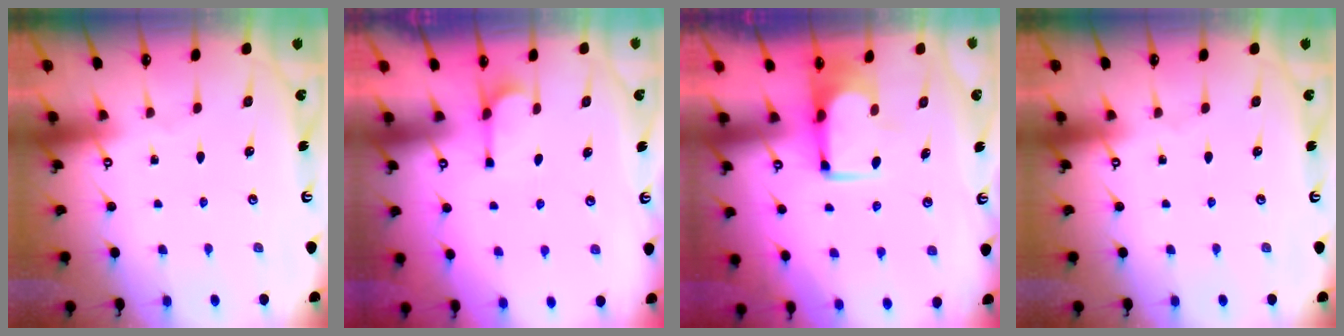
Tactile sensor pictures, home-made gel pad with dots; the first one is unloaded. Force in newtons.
{"total": 1.7, "press": 1.3, "slide": 1.1}
{"total": 1.9, "press": 1.9, "slide": 0.2}
{"total": 0.0}